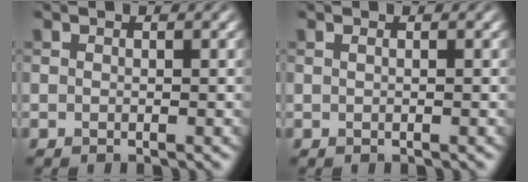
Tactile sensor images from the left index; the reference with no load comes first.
{"total": 0.6, "force": [0.2, 0.3, 0.5], "torque": [-0.008, 0.002, -0.002]}